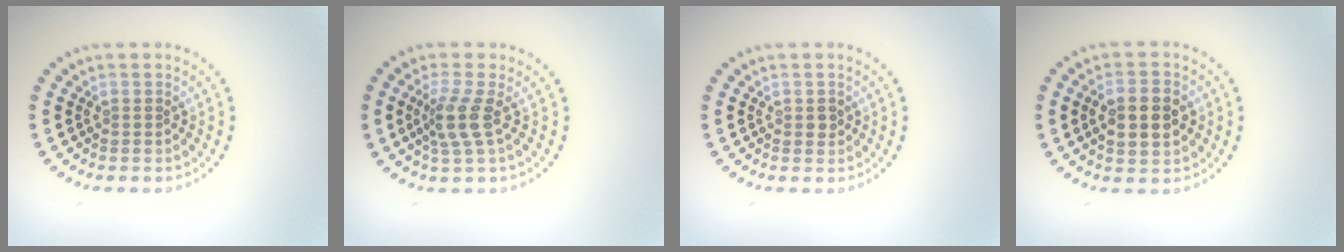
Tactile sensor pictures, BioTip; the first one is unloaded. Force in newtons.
{"total": 2.7, "press": 2.0, "slide": 1.8}
{"total": 0.9, "press": 0.9, "slide": 0.1}
{"total": 4.3, "press": 4.3, "slide": 0.1}